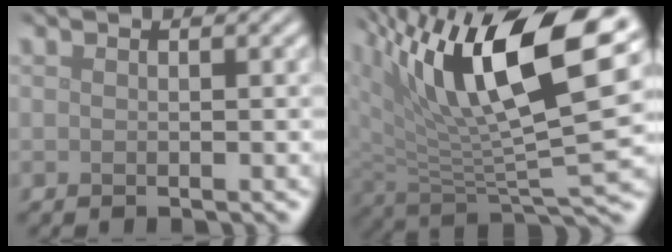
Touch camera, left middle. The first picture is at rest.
{"total": 15.4, "force": [7.4, 5.6, 12.3], "torque": [-0.226, 0.011, 0.137]}